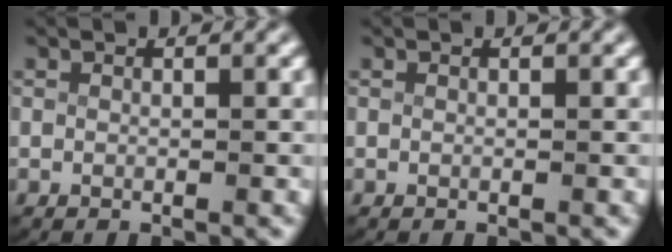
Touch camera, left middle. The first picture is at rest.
{"total": 0.0}